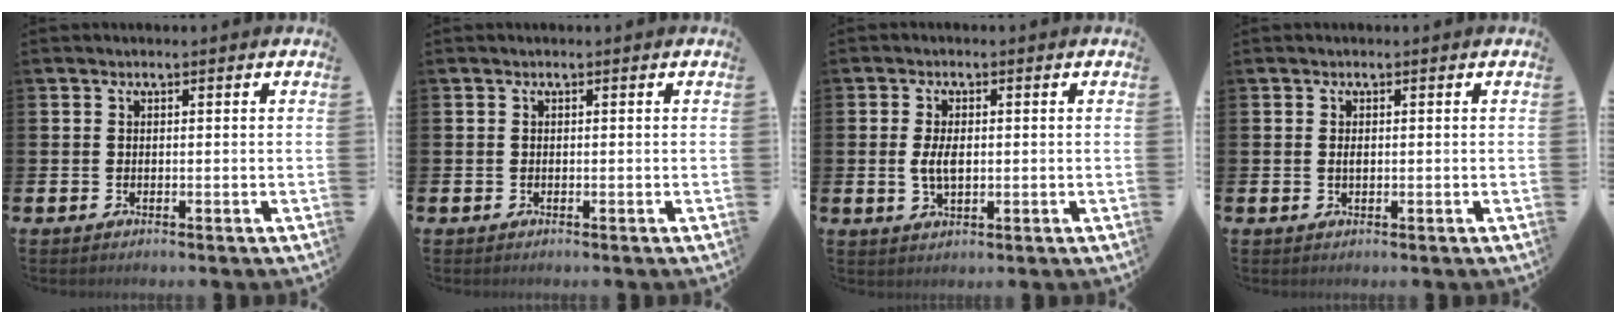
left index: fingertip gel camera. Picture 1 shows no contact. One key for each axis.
{"total": 0.0}
{"total": 3.6, "fx": 0.1, "fy": 1.8, "fz": 3.1, "tx": -0.046, "ty": 0.000, "tz": -0.002}
{"total": 0.5, "fx": 0.1, "fy": 0.3, "fz": 0.4, "tx": -0.003, "ty": -0.002, "tz": -0.001}